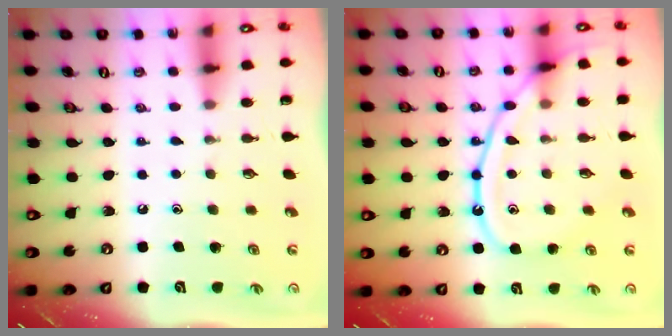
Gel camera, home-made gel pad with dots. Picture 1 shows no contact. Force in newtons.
{"total": 14.2, "press": 14.2, "slide": 1.2}